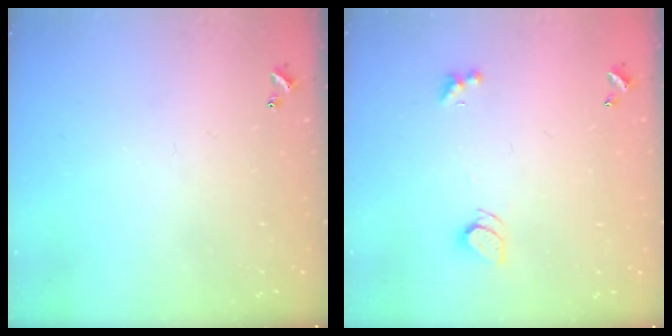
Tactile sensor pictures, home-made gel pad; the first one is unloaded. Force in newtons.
{"total": 2.5, "press": 2.4, "slide": 0.6}